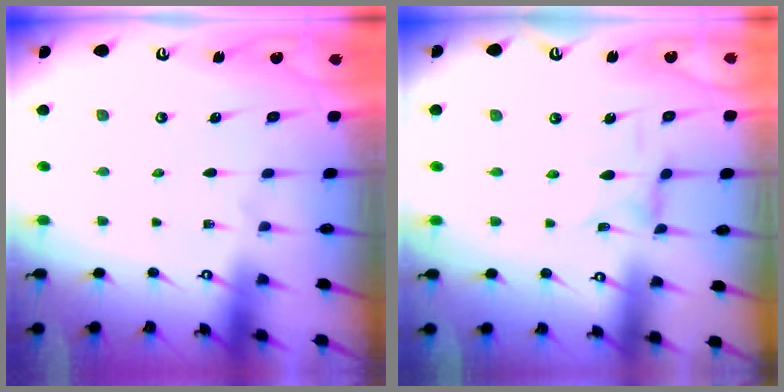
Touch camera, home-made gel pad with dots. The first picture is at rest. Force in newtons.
{"total": 2.2, "press": 2.2, "slide": 0.3}